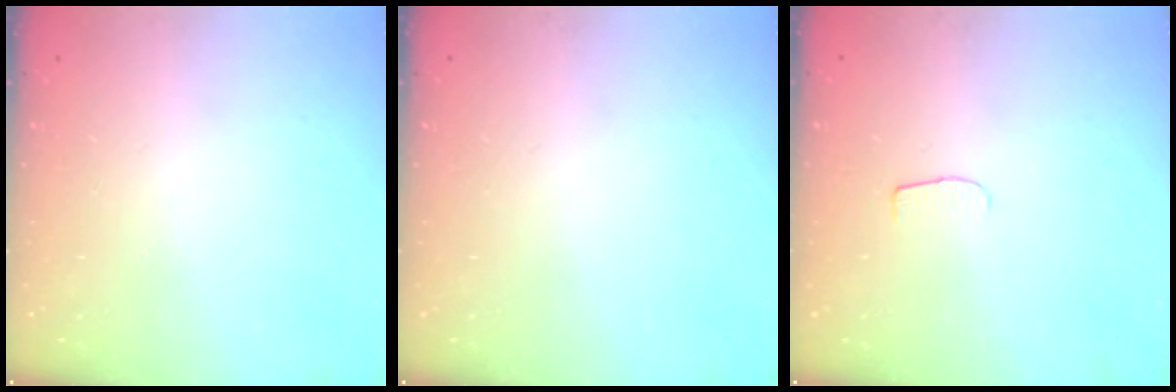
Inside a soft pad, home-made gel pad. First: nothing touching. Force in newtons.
{"total": 0.0}
{"total": 4.5, "press": 4.4, "slide": 0.5}